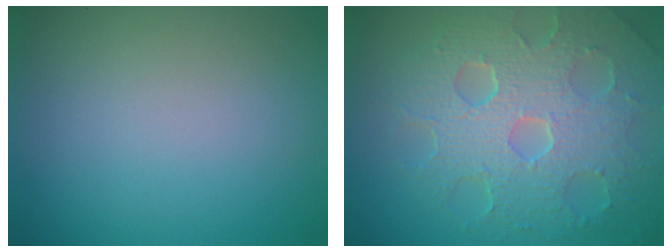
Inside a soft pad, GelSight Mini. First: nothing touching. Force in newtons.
{"total": 8.7, "press": 5.9, "slide": 6.5}